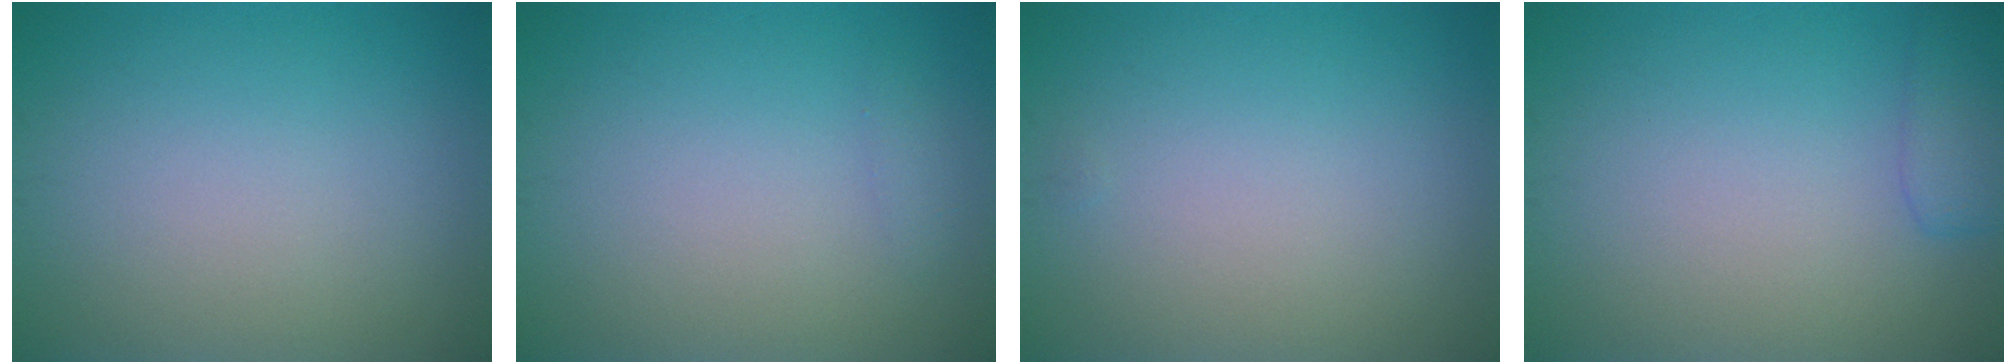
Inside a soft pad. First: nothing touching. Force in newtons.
{"total": 0.5, "press": 0.5, "slide": 0.1}
{"total": 0.0}
{"total": 2.3, "press": 2.3, "slide": 0.2}